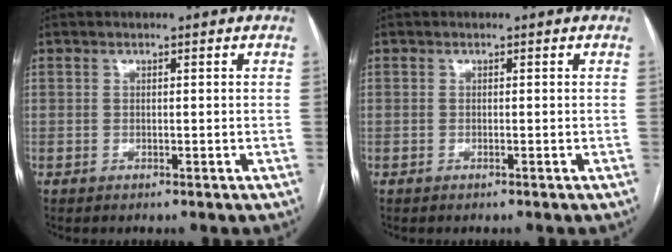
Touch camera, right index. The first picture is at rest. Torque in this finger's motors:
{"motor_torque": [0.10, 0.06, 0.04, 0.01]}